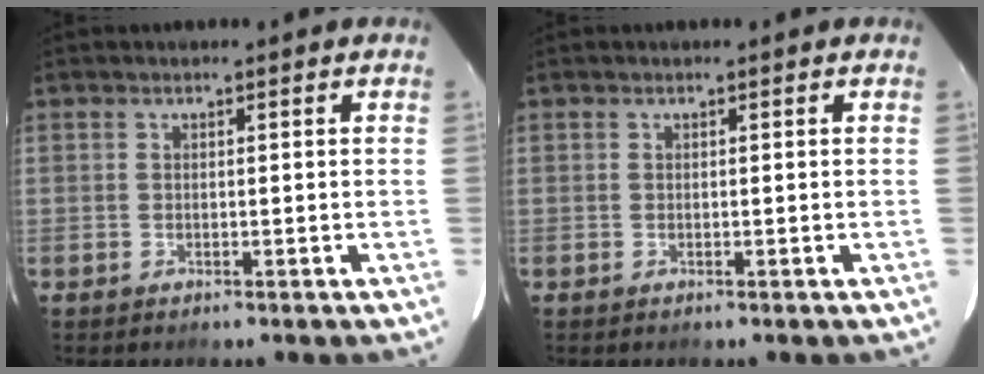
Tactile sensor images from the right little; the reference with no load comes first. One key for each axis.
{"total": 0.0}